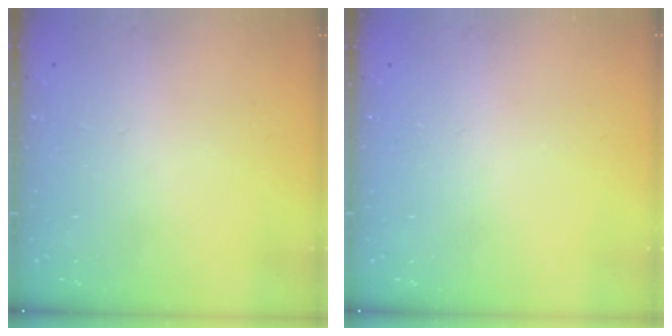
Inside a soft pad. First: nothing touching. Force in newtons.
{"total": 0.0}